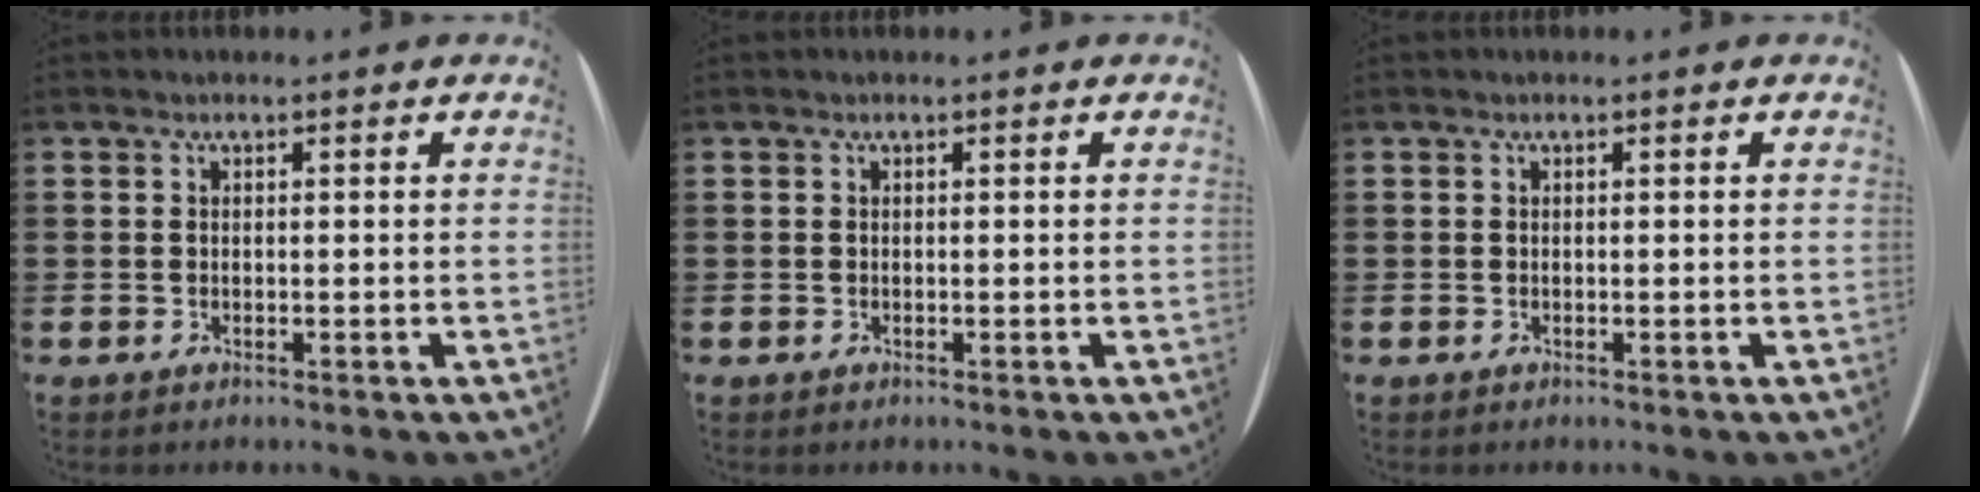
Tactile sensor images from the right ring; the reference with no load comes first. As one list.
[{"total": 0.0}, {"total": 0.0}]